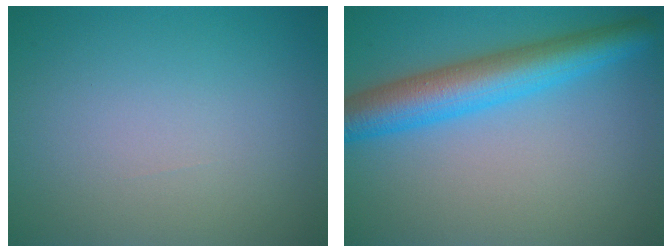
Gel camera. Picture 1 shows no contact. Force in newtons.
{"total": 6.5, "press": 6.5, "slide": 0.2}